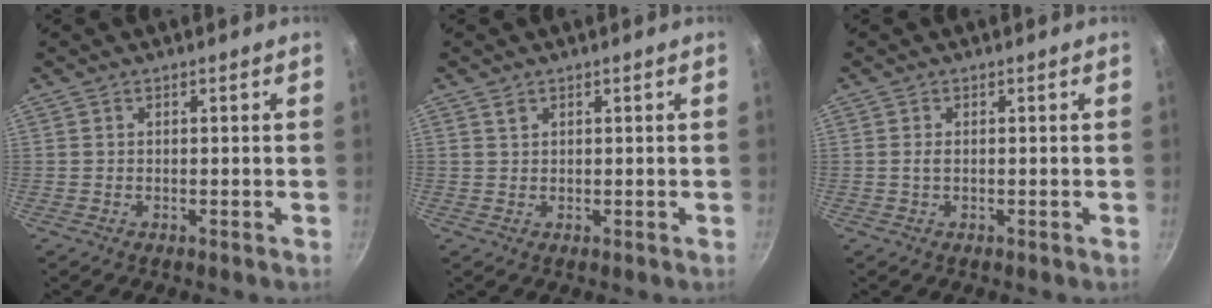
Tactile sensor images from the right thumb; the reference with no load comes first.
{"total": 1.0, "force": [0.6, 0.6, 0.4], "torque": [-0.006, -0.002, 0.012]}
{"total": 1.0, "force": [0.0, 0.4, 0.9], "torque": [-0.018, 0.000, 0.000]}